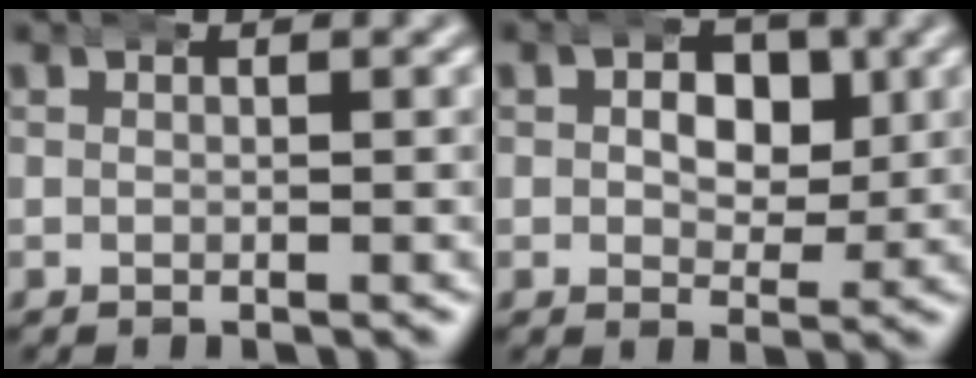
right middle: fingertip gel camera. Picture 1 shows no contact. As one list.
[{"total": 3.9, "force": [0.6, 2.8, 2.6], "torque": [-0.030, -0.012, 0.012]}]